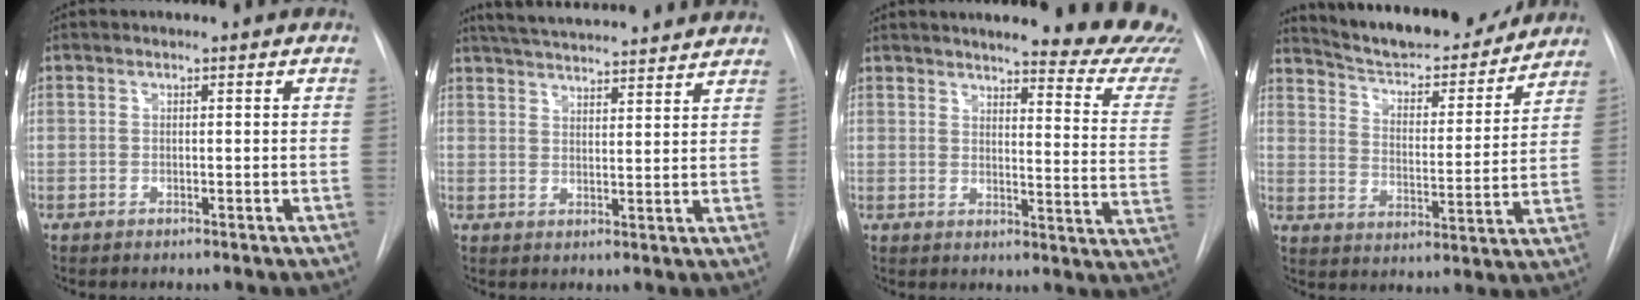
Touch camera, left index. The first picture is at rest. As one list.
[{"total": 18.1, "force": [16.8, 1.8, 6.5], "torque": [-0.110, 0.024, 0.231]}, {"total": 20.6, "force": [18.9, 1.8, 8.0], "torque": [-0.094, -0.096, 0.203]}, {"total": 19.9, "force": [18.2, 4.1, 7.1], "torque": [-0.105, -0.012, 0.263]}]